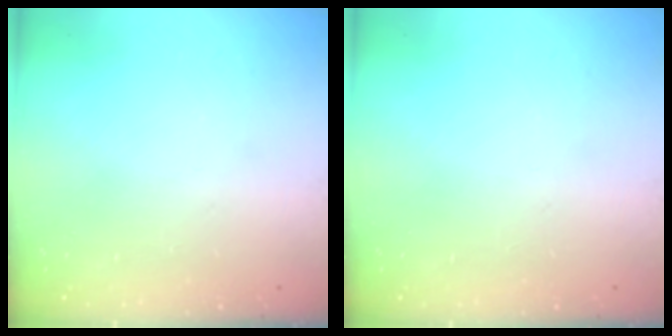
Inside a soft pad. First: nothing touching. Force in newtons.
{"total": 0.0}